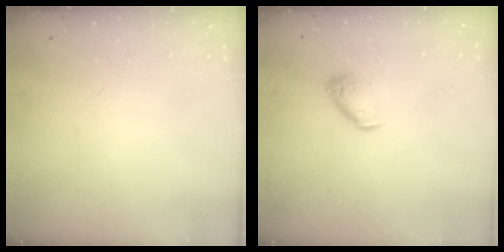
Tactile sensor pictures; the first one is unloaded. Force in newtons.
{"total": 7.7, "press": 7.6, "slide": 0.9}